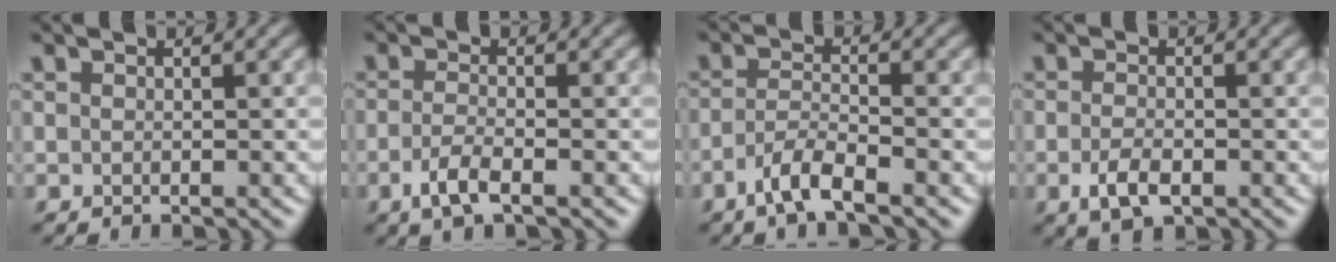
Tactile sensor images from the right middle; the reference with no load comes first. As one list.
[{"total": 2.6, "force": [-1.2, 0.8, 2.1], "torque": [-0.049, -0.002, -0.028]}, {"total": 3.5, "force": [-2.3, 0.6, 2.5], "torque": [-0.052, 0.002, -0.054]}, {"total": 2.7, "force": [-1.1, 1.3, 2.1], "torque": [-0.046, -0.005, -0.021]}]